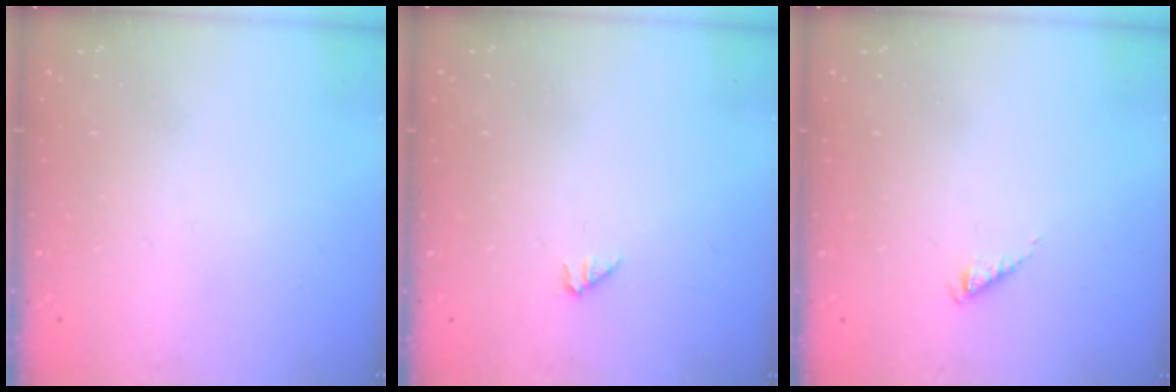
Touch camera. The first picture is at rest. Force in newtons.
{"total": 0.0}
{"total": 2.4, "press": 2.4, "slide": 0.3}